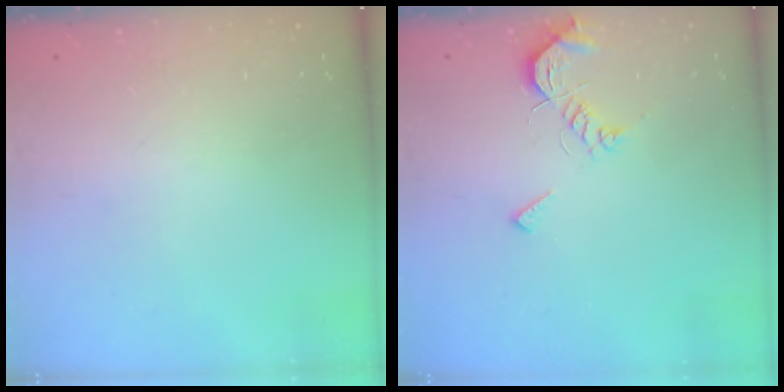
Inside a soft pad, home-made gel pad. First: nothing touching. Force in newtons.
{"total": 8.0, "press": 8.0, "slide": 0.3}